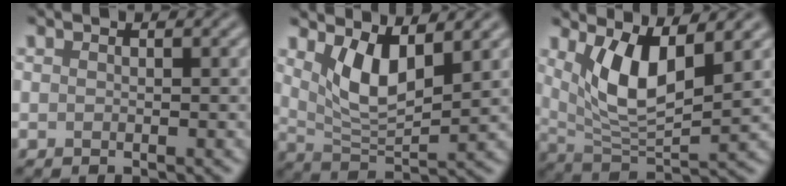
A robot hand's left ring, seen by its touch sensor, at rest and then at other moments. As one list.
[{"total": 5.2, "force": [2.3, 2.0, 4.2], "torque": [-0.087, -0.013, 0.048]}, {"total": 6.5, "force": [2.4, 2.5, 5.5], "torque": [-0.114, -0.015, 0.050]}]